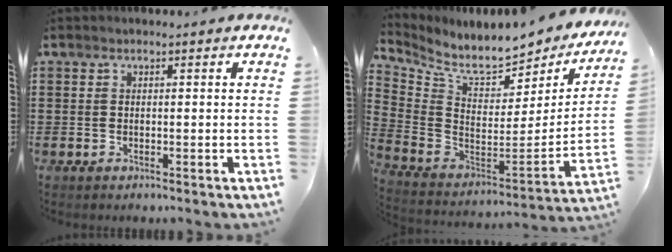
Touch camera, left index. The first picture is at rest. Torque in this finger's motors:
{"motor_torque": [1.08, -1.06, 0.45, 0.09]}